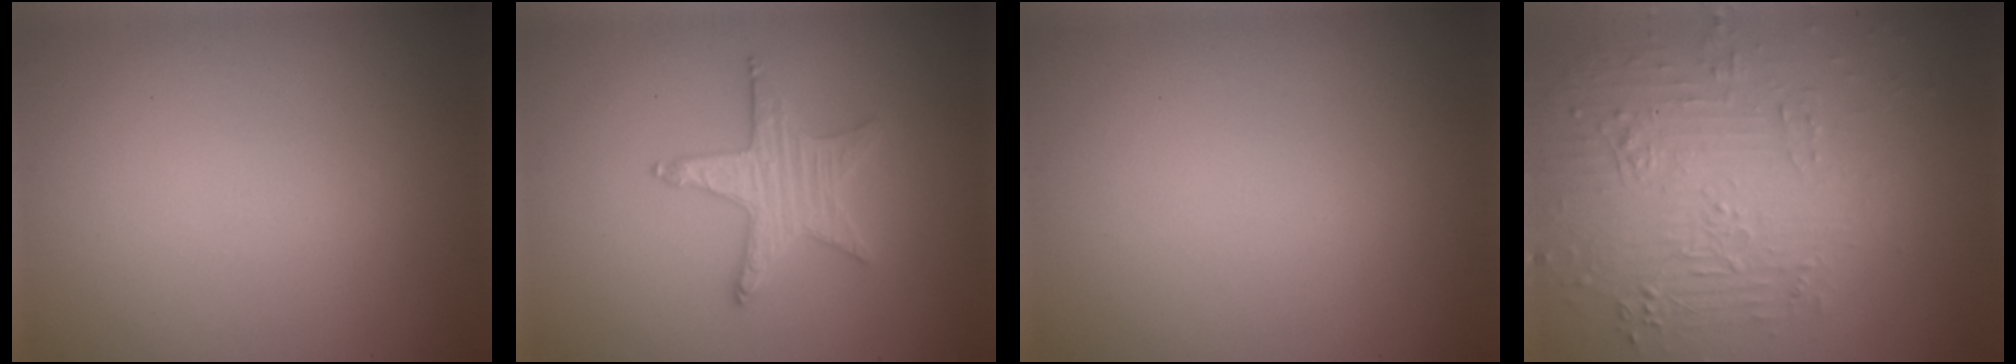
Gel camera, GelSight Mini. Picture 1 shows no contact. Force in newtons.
{"total": 3.1, "press": 3.1, "slide": 0.4}
{"total": 0.0}
{"total": 5.4, "press": 3.5, "slide": 4.1}